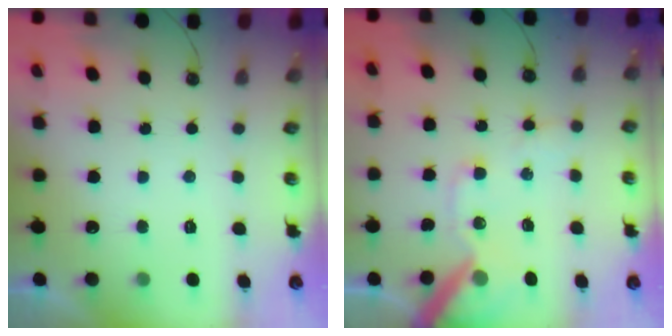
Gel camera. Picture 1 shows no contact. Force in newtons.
{"total": 12.8, "press": 12.7, "slide": 1.6}